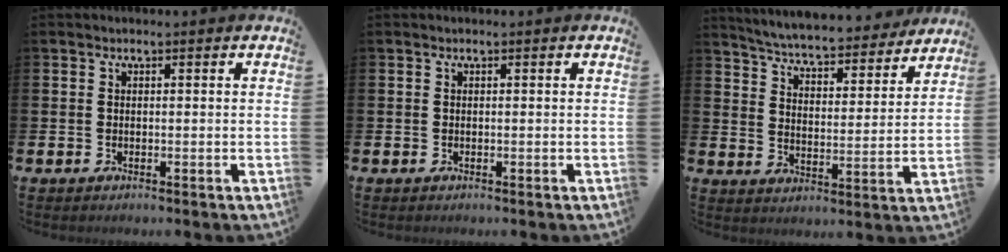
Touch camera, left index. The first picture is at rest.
{"total": 0.0}
{"total": 5.9, "force": [5.8, 0.4, 1.2], "torque": [-0.055, -0.046, 0.096]}